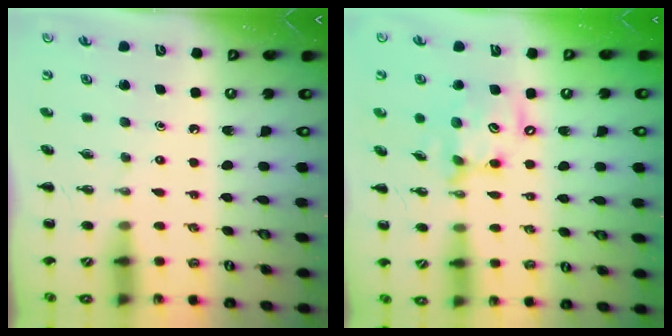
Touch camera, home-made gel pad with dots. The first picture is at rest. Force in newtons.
{"total": 14.0, "press": 13.6, "slide": 3.4}